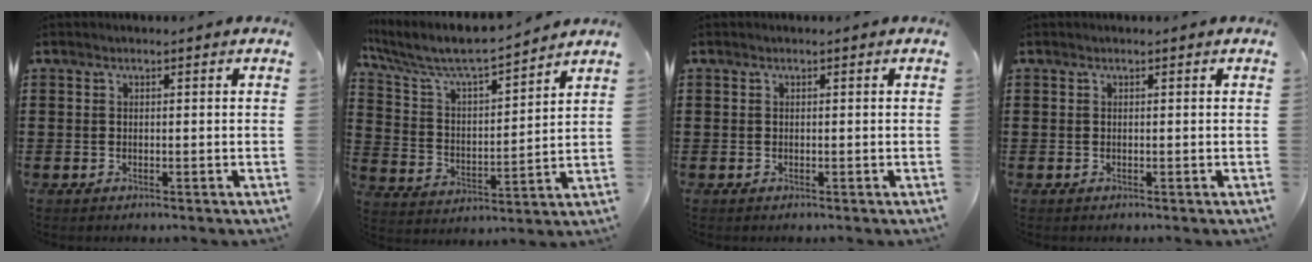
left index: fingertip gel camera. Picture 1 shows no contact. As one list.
[{"total": 7.1, "force": [6.4, 0.8, 3.2], "torque": [-0.090, -0.044, 0.103]}, {"total": 0.0}, {"total": 0.0}]